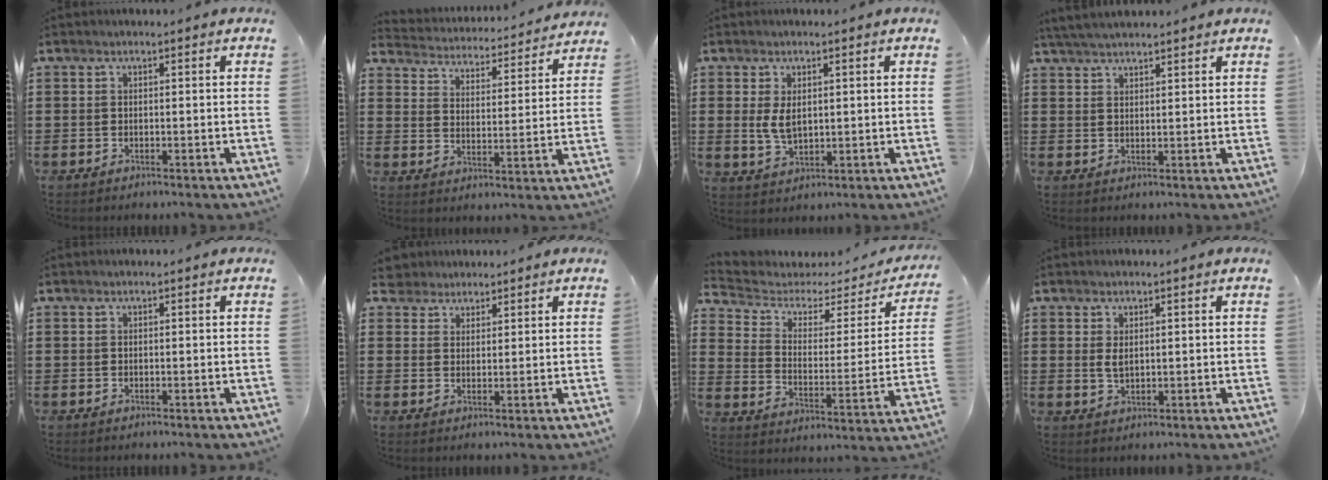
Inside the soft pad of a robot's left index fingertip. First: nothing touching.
{"total": 3.9, "force": [3.9, -0.1, -0.2], "torque": [-0.022, -0.035, 0.061]}
{"total": 4.0, "force": [0.8, 2.3, 3.2], "torque": [-0.075, 0.003, 0.012]}
{"total": 3.3, "force": [3.1, 0.2, 1.0], "torque": [-0.027, -0.001, 0.059]}
{"total": 0.0}
{"total": 3.1, "force": [2.7, 1.6, 0.0], "torque": [-0.015, 0.008, 0.051]}
{"total": 3.4, "force": [2.4, 1.9, 1.5], "torque": [-0.051, -0.014, 0.032]}
{"total": 1.9, "force": [0.6, 0.8, 1.6], "torque": [-0.041, 0.000, 0.007]}